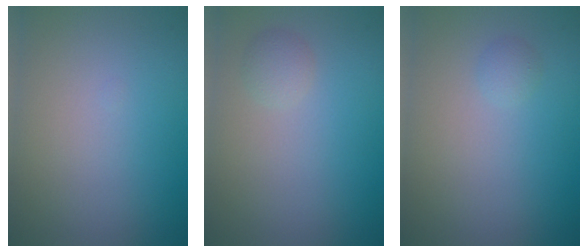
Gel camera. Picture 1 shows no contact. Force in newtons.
{"total": 1.3, "press": 1.3, "slide": 0.0}
{"total": 0.8, "press": 0.8, "slide": 0.0}